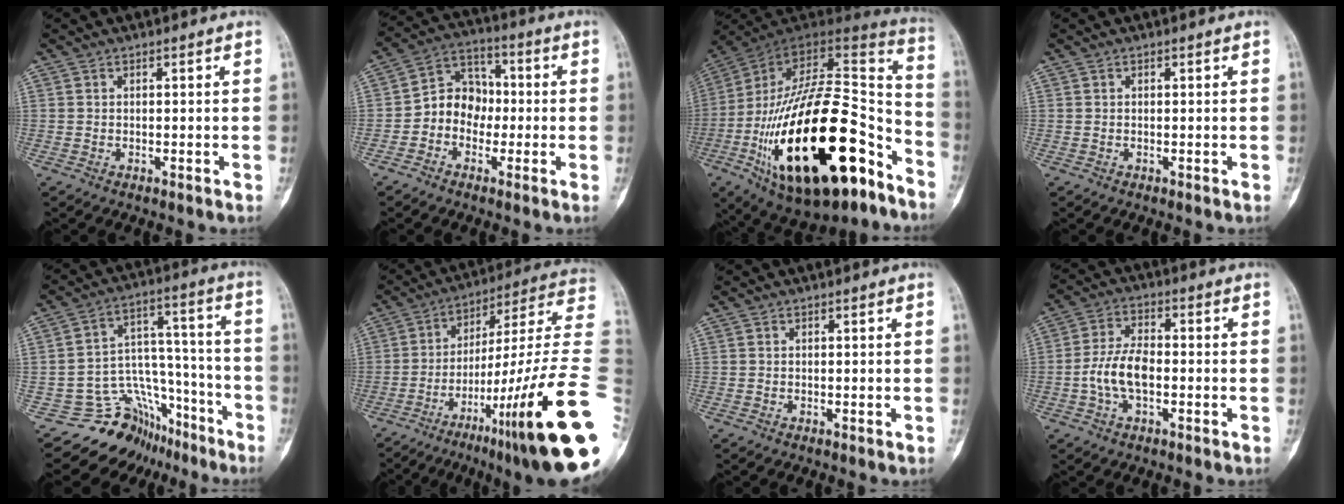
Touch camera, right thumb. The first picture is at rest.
{"total": 8.9, "force": [-1.5, 7.4, 4.6], "torque": [-0.040, 0.038, -0.042]}
{"total": 37.7, "force": [-15.7, 16.8, 29.9], "torque": [-0.506, 0.050, -0.242]}
{"total": 0.0}
{"total": 13.3, "force": [-10.4, 8.2, 1.2], "torque": [0.015, 0.144, -0.166]}
{"total": 30.0, "force": [-10.2, 4.8, 27.9], "torque": [-0.339, 0.054, -0.152]}
{"total": 0.0}
{"total": 8.0, "force": [-1.6, 4.2, 6.6], "torque": [-0.139, 0.023, -0.033]}